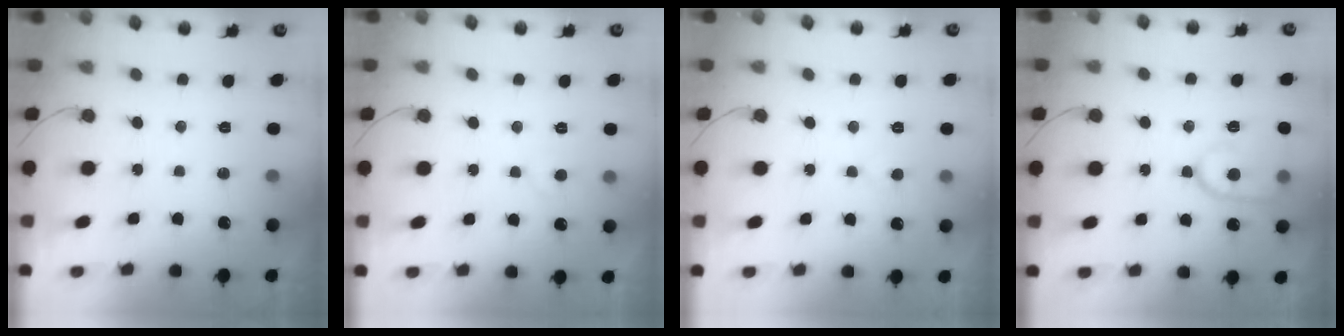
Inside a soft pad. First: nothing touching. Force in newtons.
{"total": 4.2, "press": 4.2, "slide": 0.4}
{"total": 2.6, "press": 2.6, "slide": 0.2}
{"total": 12.5, "press": 12.5, "slide": 1.3}